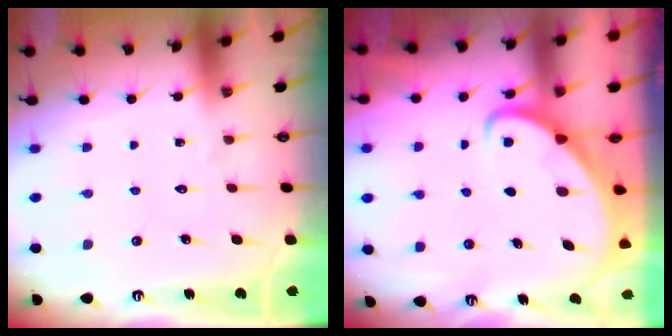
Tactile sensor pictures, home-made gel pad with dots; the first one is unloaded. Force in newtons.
{"total": 3.2, "press": 3.2, "slide": 0.4}